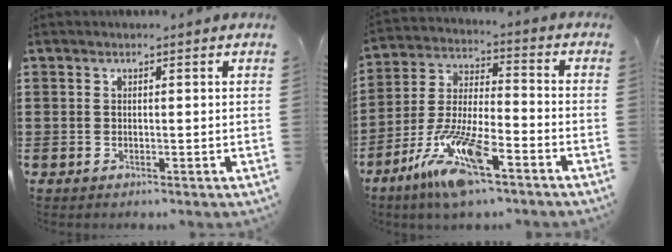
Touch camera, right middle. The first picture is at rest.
{"total": 12.4, "force": [-8.2, 2.5, 9.0], "torque": [-0.195, 0.001, -0.158]}